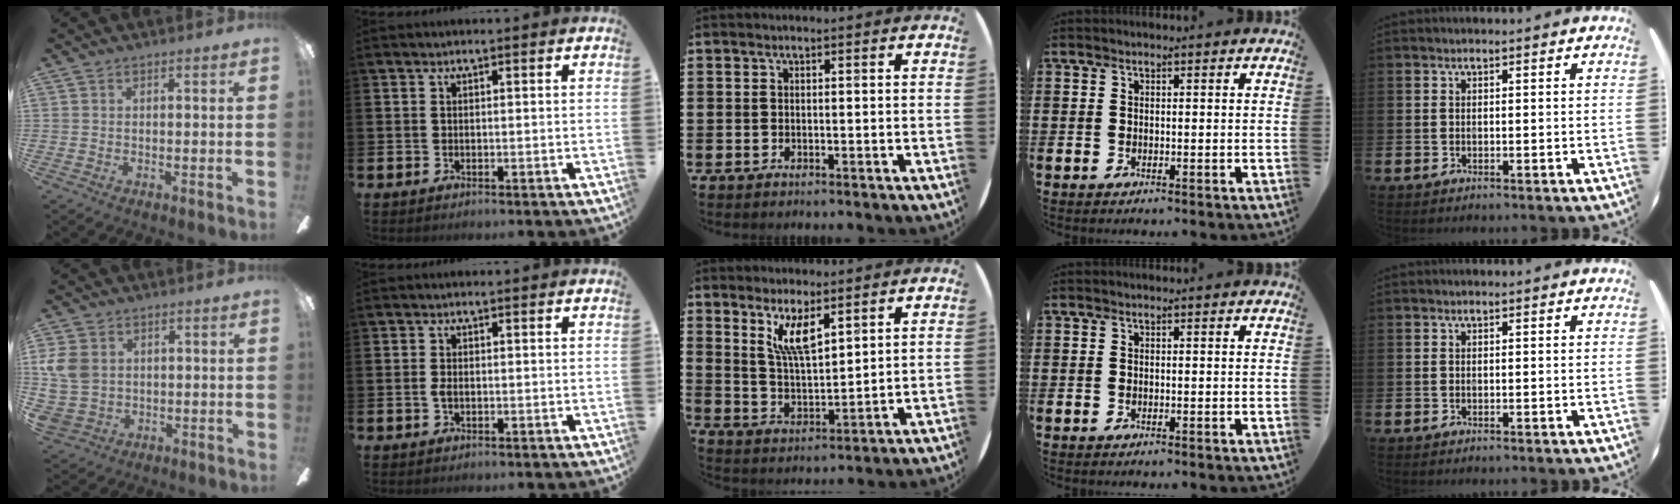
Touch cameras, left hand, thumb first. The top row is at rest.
{"thumb": {"total": 9.6, "force": [2.1, 7.9, 4.9], "torque": [-0.128, 0.009, 0.044]}, "index": {"total": 1.3, "force": [-0.2, 0.7, 1.1], "torque": [-0.025, 0.002, -0.003]}, "middle": {"total": 6.8, "force": [4.6, 1.9, 4.5], "torque": [-0.093, -0.016, 0.079]}}